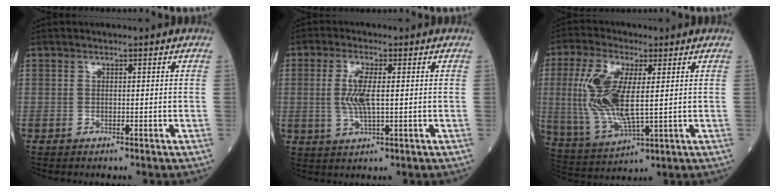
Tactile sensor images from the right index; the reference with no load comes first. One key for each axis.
{"total": 5.1, "fx": 0.4, "fy": 1.2, "fz": 4.9, "tx": -0.112, "ty": -0.003, "tz": 0.007}
{"total": 12.3, "fx": 1.4, "fy": 3.9, "fz": 11.6, "tx": -0.272, "ty": -0.001, "tz": 0.034}